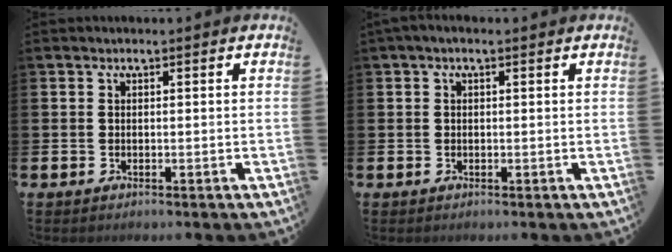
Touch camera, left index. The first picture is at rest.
{"total": 0.7, "force": [0.1, 0.3, 0.6], "torque": [-0.009, 0.004, 0.000]}